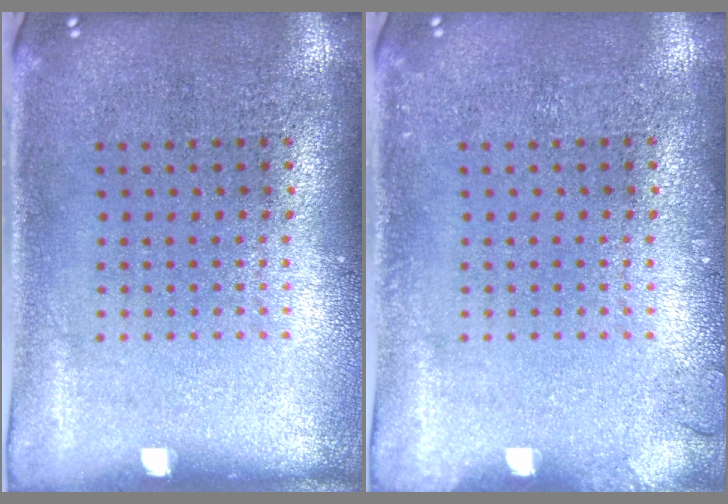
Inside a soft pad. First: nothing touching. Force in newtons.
{"total": 0.9, "press": 0.9, "slide": 0.1}